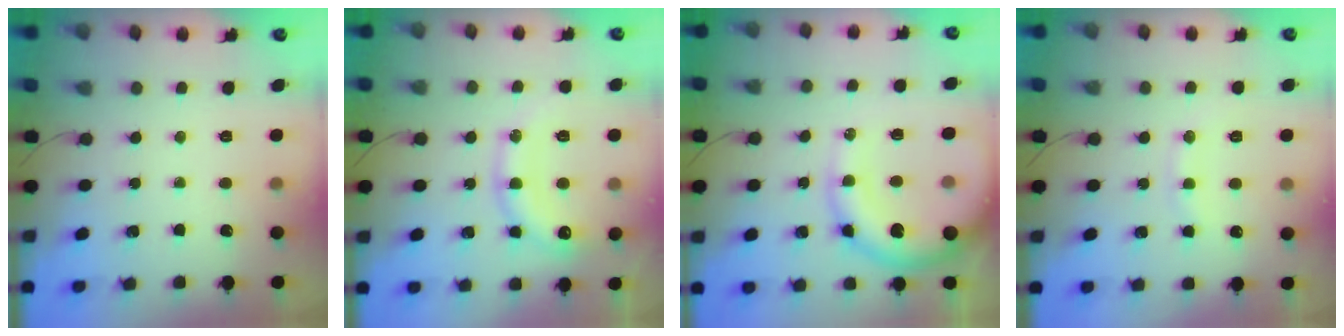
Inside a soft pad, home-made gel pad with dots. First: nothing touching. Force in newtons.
{"total": 14.3, "press": 14.3, "slide": 1.3}
{"total": 13.0, "press": 12.6, "slide": 3.2}
{"total": 7.3, "press": 7.2, "slide": 1.1}